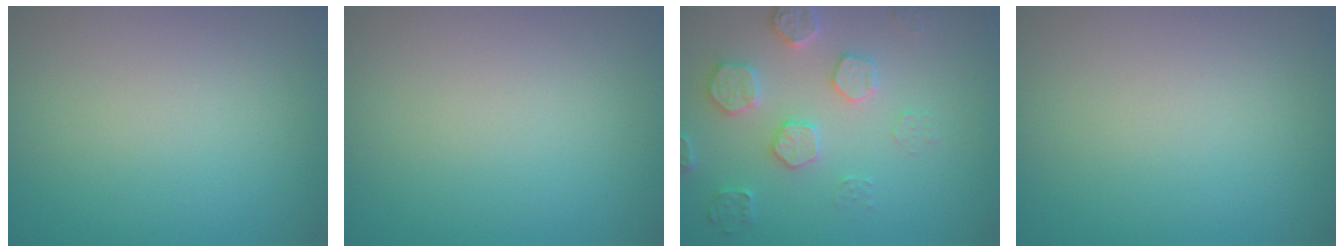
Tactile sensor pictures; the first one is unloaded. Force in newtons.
{"total": 0.0}
{"total": 4.0, "press": 3.9, "slide": 0.9}
{"total": 0.0}